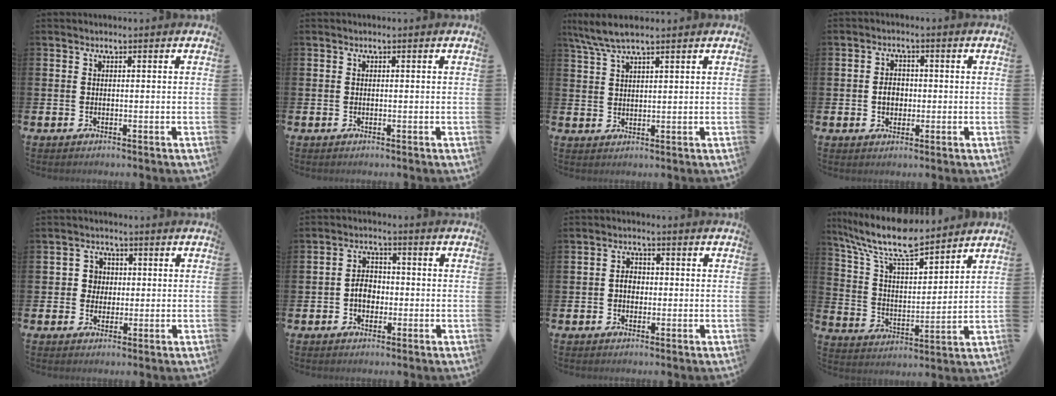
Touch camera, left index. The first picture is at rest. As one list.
[{"total": 0.0}, {"total": 5.2, "force": [4.3, 0.5, 2.8], "torque": [-0.063, -0.008, 0.077]}, {"total": 2.8, "force": [-0.3, 2.3, 1.6], "torque": [-0.010, -0.003, -0.014]}, {"total": 3.0, "force": [0.7, 2.9, 0.6], "torque": [-0.009, 0.006, 0.005]}, {"total": 3.6, "force": [-0.9, 2.6, 2.3], "torque": [-0.029, 0.000, -0.022]}, {"total": 2.5, "force": [-0.2, 1.8, 1.7], "torque": [-0.008, -0.003, -0.011]}, {"total": 11.3, "force": [9.8, 2.4, 5.0], "torque": [-0.133, -0.050, 0.173]}]